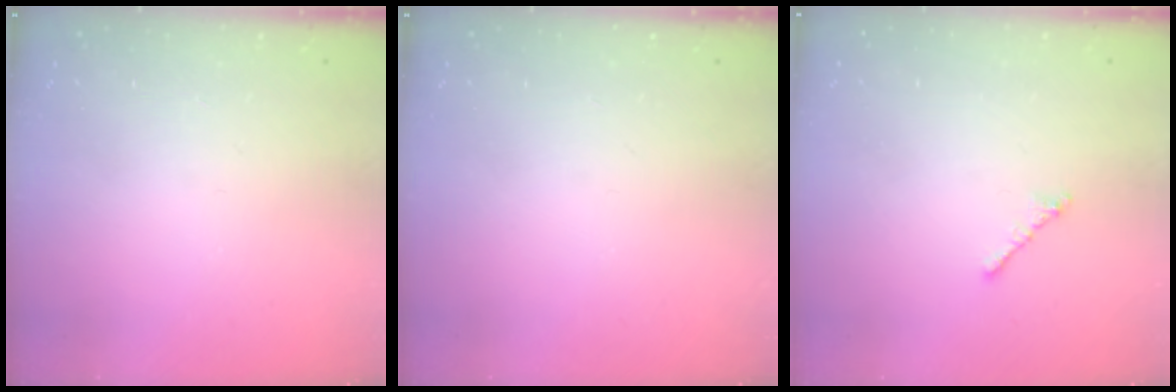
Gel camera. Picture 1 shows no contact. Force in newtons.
{"total": 0.0}
{"total": 1.8, "press": 1.7, "slide": 0.6}